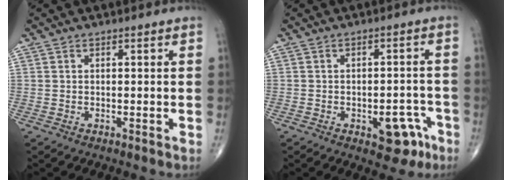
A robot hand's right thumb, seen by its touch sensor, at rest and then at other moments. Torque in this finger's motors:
{"motor_torque": [3.96, 1.05, 1.28, -1.48, 0.24]}